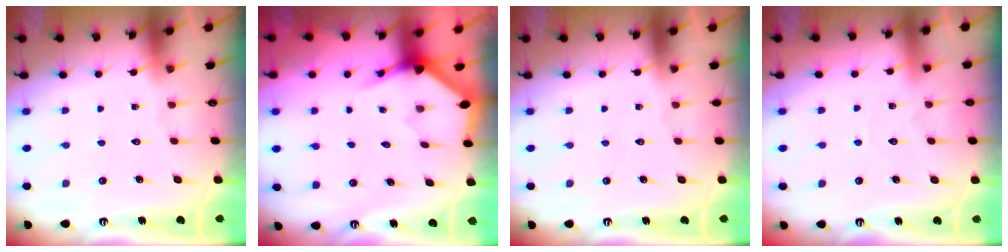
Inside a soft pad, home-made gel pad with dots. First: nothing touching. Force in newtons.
{"total": 3.4, "press": 3.4, "slide": 0.1}
{"total": 0.0}
{"total": 2.7, "press": 2.7, "slide": 0.3}